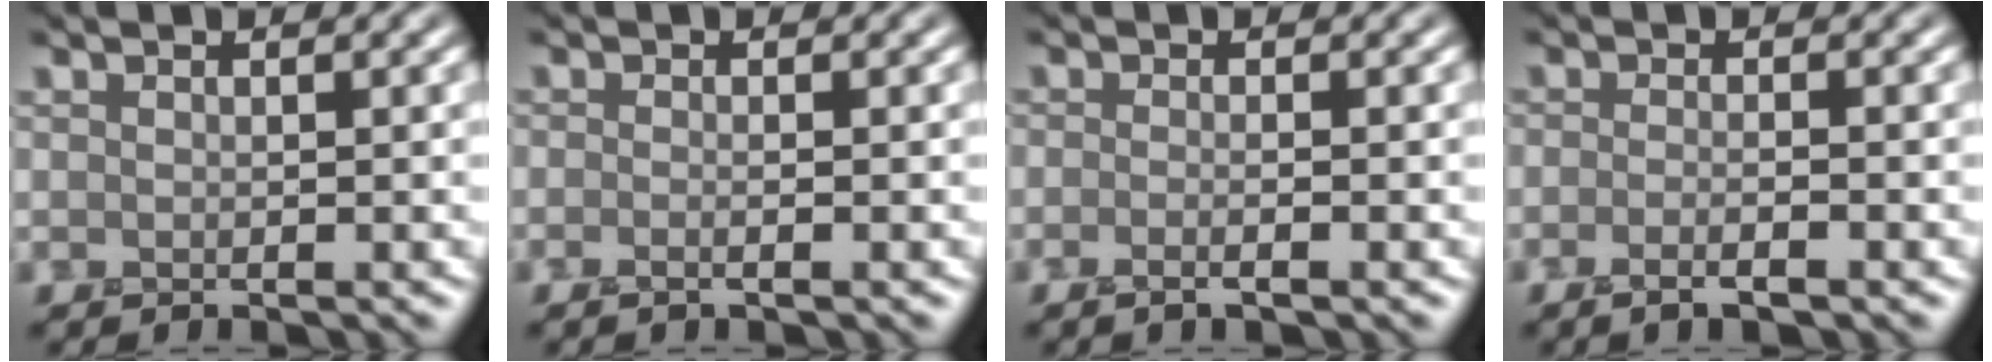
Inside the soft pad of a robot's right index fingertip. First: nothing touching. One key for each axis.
{"total": 0.7, "fx": -0.4, "fy": 0.2, "fz": 0.6, "tx": -0.012, "ty": -0.005, "tz": -0.011}
{"total": 1.2, "fx": -0.7, "fy": 0.3, "fz": 1.0, "tx": -0.015, "ty": -0.002, "tz": -0.016}
{"total": 1.8, "fx": -1.2, "fy": 0.3, "fz": 1.3, "tx": -0.024, "ty": 0.000, "tz": -0.027}